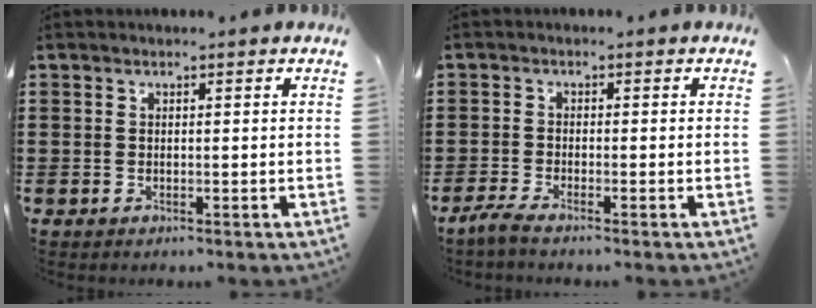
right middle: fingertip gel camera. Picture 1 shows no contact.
{"total": 2.1, "force": [-1.8, 0.1, 1.1], "torque": [-0.026, 0.002, -0.036]}